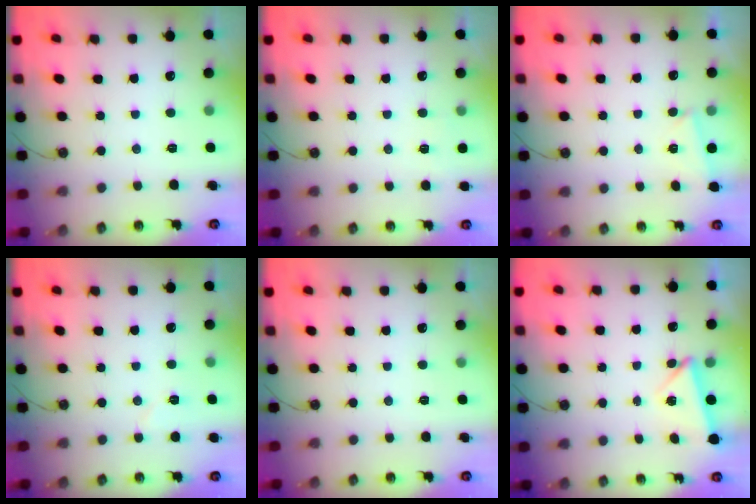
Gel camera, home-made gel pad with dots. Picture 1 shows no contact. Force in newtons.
{"total": 2.8, "press": 2.3, "slide": 1.5}
{"total": 1.9, "press": 1.7, "slide": 0.7}
{"total": 4.4, "press": 4.1, "slide": 1.6}
{"total": 0.0}
{"total": 3.6, "press": 3.5, "slide": 1.0}